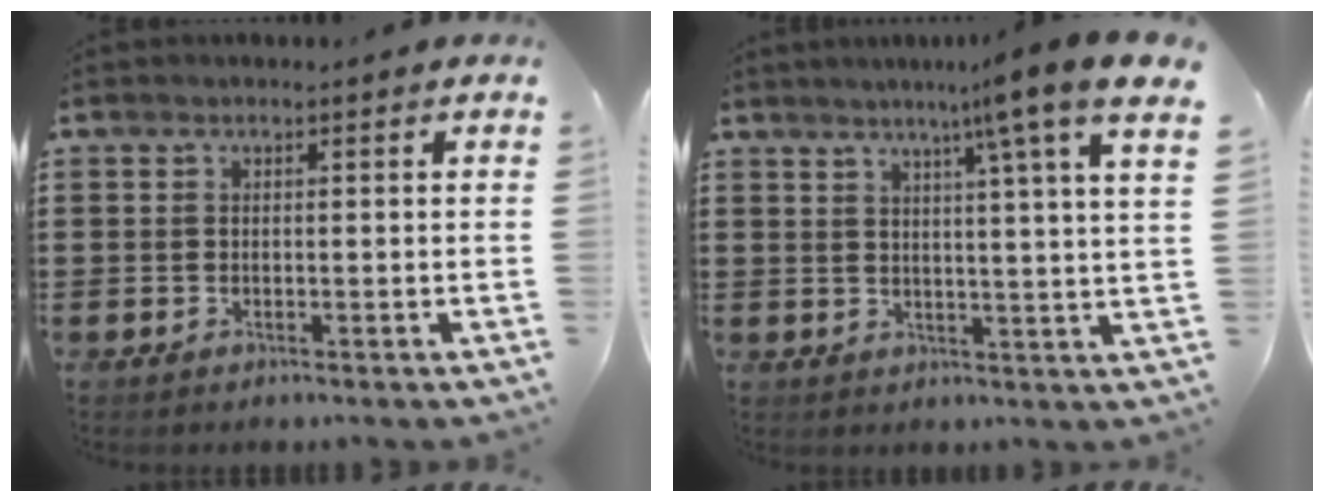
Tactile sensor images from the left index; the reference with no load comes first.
{"total": 8.5, "force": [5.9, -1.7, 5.8], "torque": [-0.102, -0.043, 0.081]}